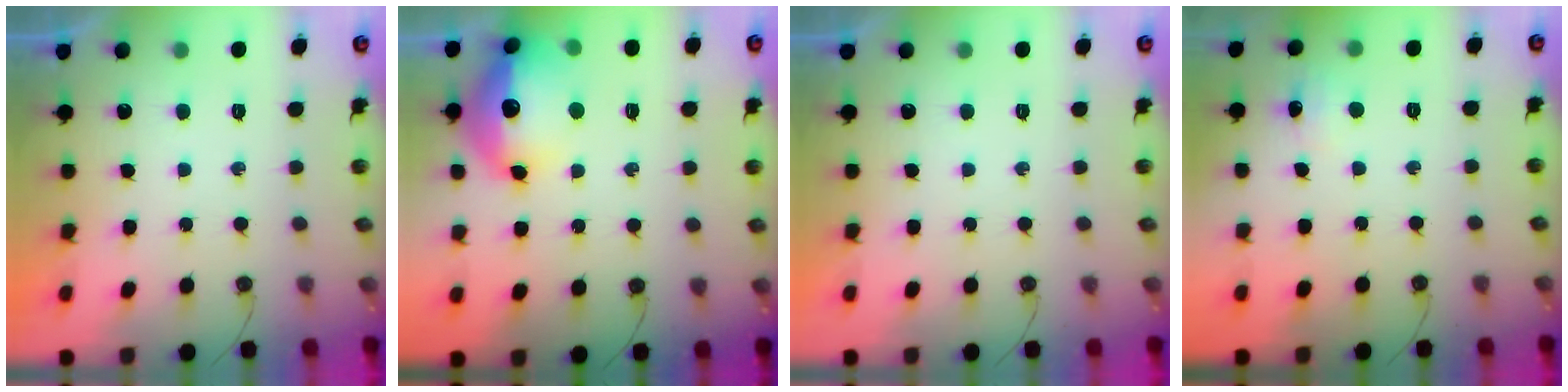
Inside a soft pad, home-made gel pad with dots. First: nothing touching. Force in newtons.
{"total": 18.4, "press": 18.4, "slide": 1.4}
{"total": 0.0}
{"total": 5.8, "press": 5.7, "slide": 0.8}